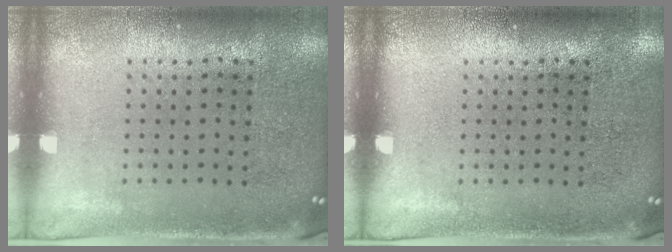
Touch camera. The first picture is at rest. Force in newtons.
{"total": 0.0}